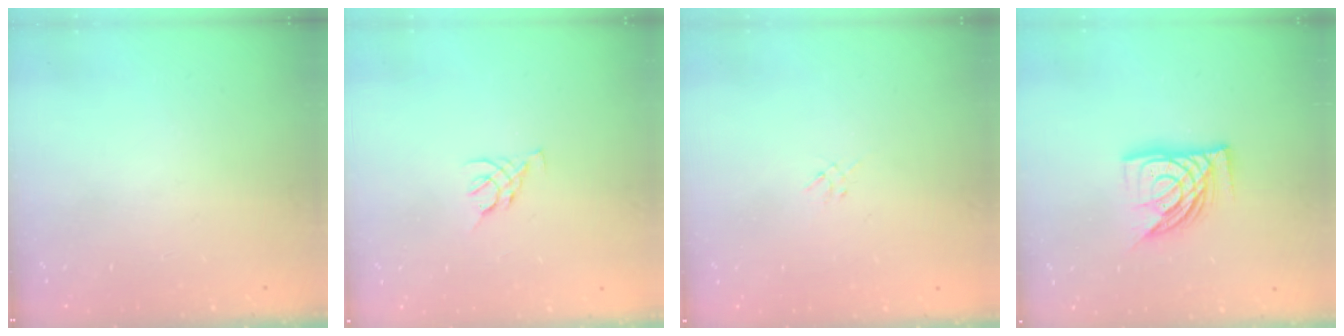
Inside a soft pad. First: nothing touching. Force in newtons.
{"total": 3.2, "press": 3.2, "slide": 0.7}
{"total": 1.3, "press": 1.2, "slide": 0.5}
{"total": 14.0, "press": 13.9, "slide": 1.6}